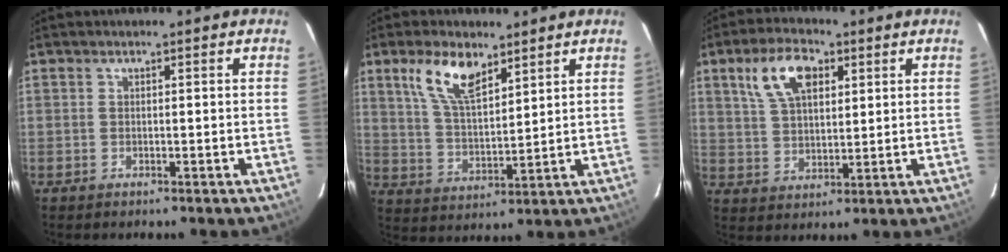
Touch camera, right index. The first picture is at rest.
{"total": 10.0, "force": [6.1, 4.2, 6.7], "torque": [-0.127, 0.008, 0.125]}
{"total": 10.2, "force": [4.6, 5.3, 7.4], "torque": [-0.145, 0.023, 0.089]}